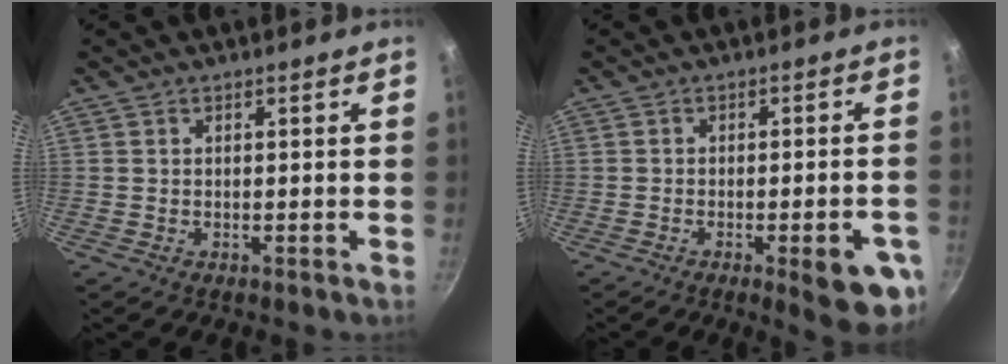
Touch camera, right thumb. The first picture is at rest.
{"total": 10.1, "force": [-3.9, 2.7, 8.9], "torque": [-0.086, 0.013, -0.044]}